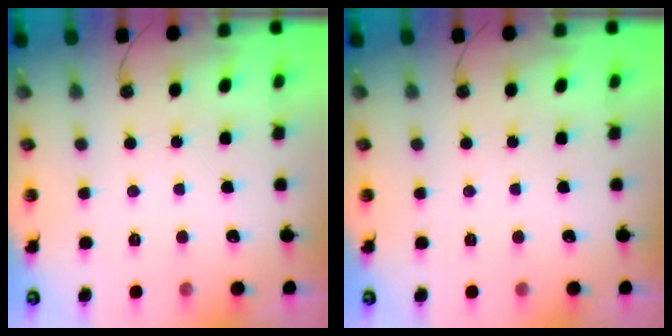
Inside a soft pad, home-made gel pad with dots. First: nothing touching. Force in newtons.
{"total": 0.0}